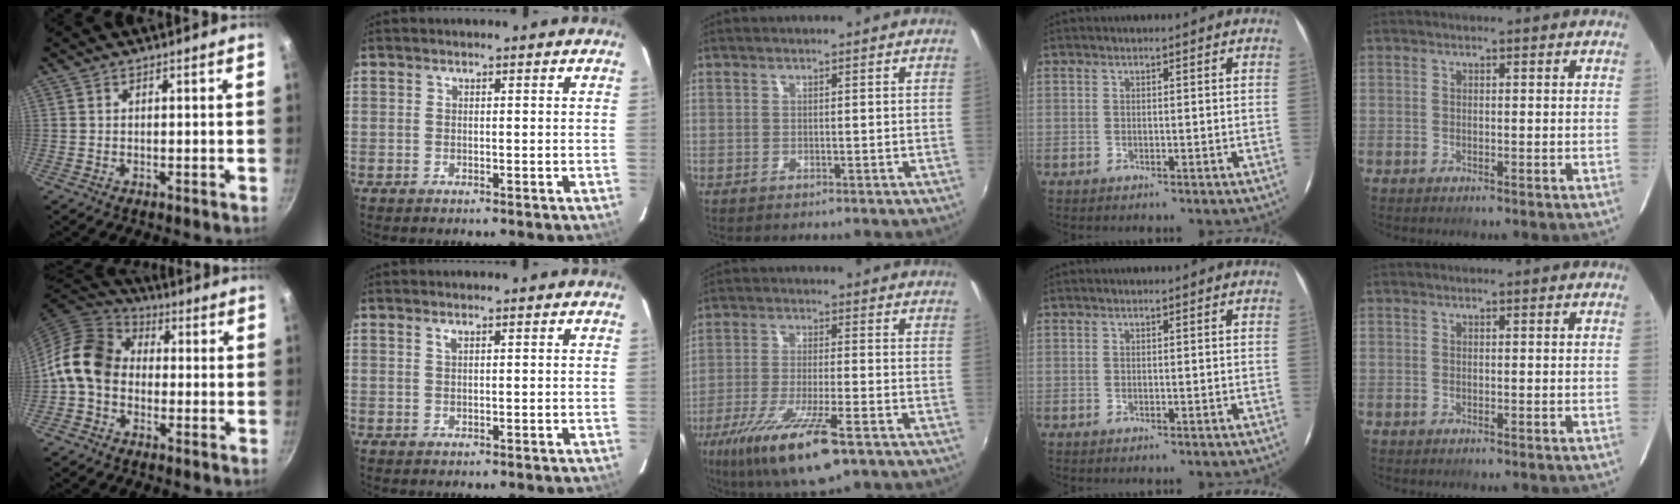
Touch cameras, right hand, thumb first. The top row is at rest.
{"thumb": {"total": 11.2, "force": [-0.8, 8.9, 6.7], "torque": [-0.096, 0.028, -0.040]}, "index": {"total": 0.7, "force": [0.4, 0.1, 0.5], "torque": [-0.010, 0.003, 0.008]}, "middle": {"total": 14.9, "force": [-8.6, 2.8, 11.8], "torque": [-0.235, -0.044, -0.154]}}